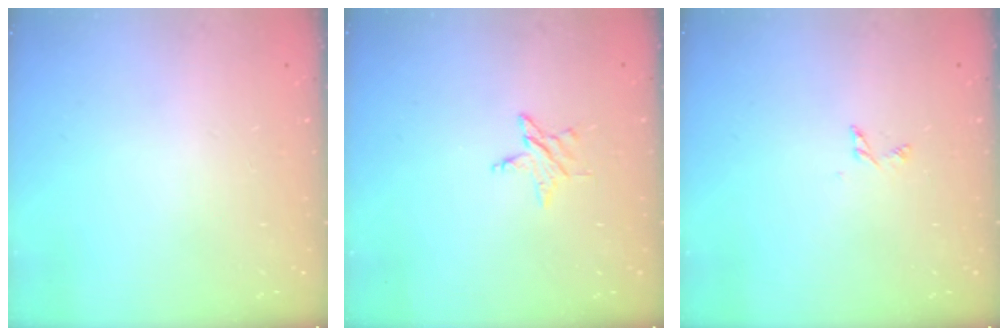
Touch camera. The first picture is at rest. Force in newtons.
{"total": 2.8, "press": 2.7, "slide": 0.3}
{"total": 2.8, "press": 2.8, "slide": 0.3}